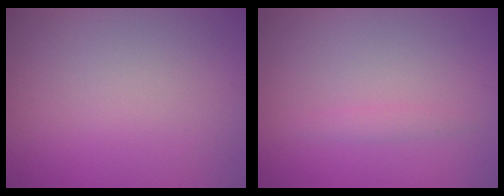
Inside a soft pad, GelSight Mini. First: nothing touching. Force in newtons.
{"total": 0.8, "press": 0.8, "slide": 0.1}